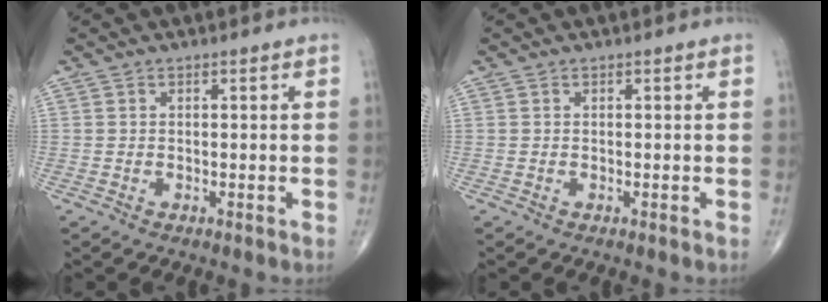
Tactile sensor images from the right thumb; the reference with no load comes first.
{"total": 0.0}